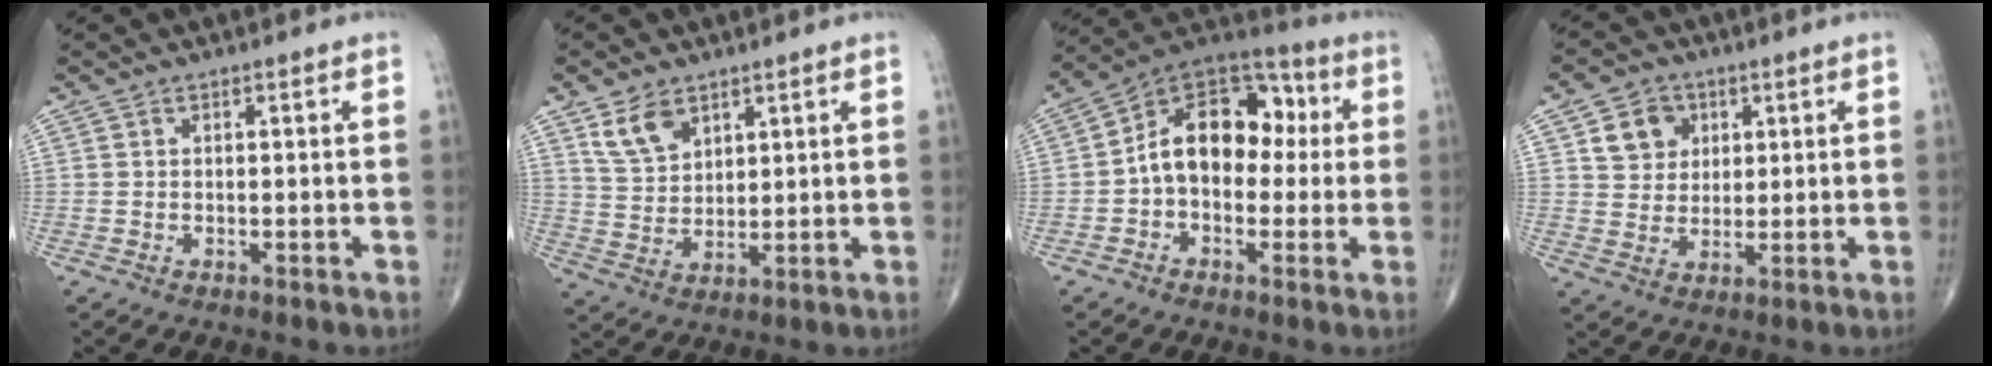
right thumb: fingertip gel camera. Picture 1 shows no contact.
{"total": 7.0, "force": [4.1, 4.3, 3.6], "torque": [-0.053, -0.022, 0.088]}
{"total": 15.5, "force": [0.6, 10.6, 11.3], "torque": [-0.139, 0.047, -0.007]}
{"total": 7.1, "force": [2.7, 6.1, 2.5], "torque": [-0.012, -0.009, 0.047]}